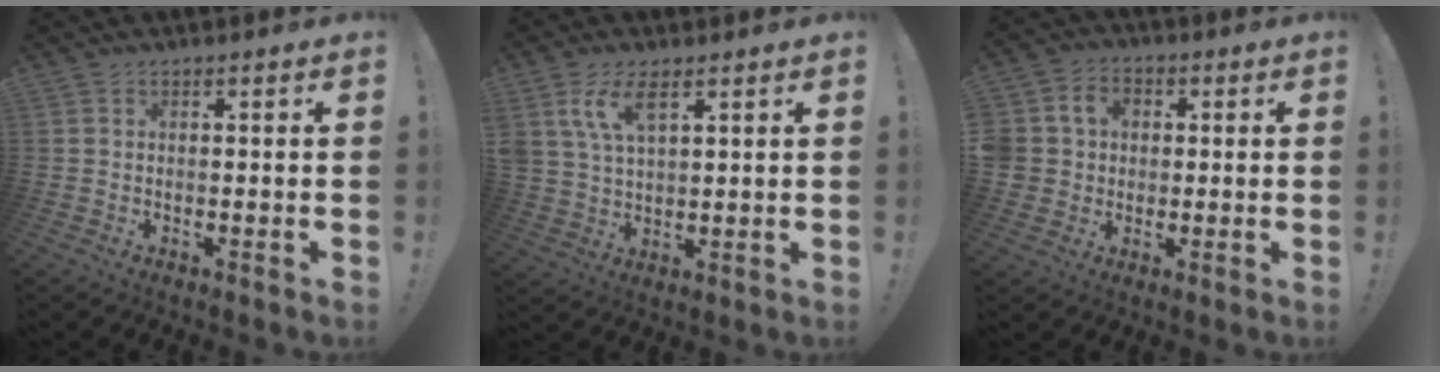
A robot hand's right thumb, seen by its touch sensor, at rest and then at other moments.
{"total": 8.9, "force": [4.7, 4.3, 6.2], "torque": [-0.132, -0.005, 0.091]}
{"total": 7.5, "force": [0.2, 7.1, 2.5], "torque": [-0.049, 0.007, 0.007]}